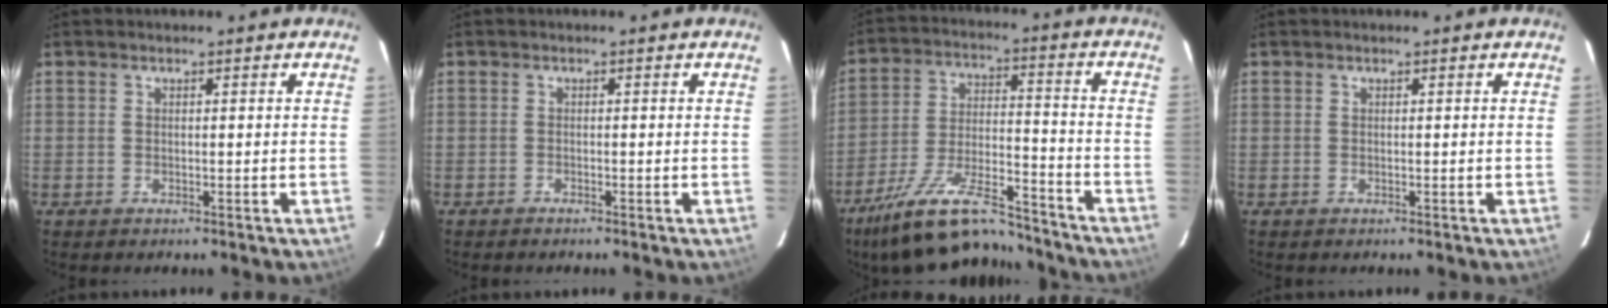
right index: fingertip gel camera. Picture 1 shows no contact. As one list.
[{"total": 0.6, "force": [-0.6, 0.0, 0.0], "torque": [-0.002, 0.000, -0.011]}, {"total": 19.1, "force": [-16.1, 4.4, 9.3], "torque": [-0.181, -0.018, -0.261]}, {"total": 0.0}]